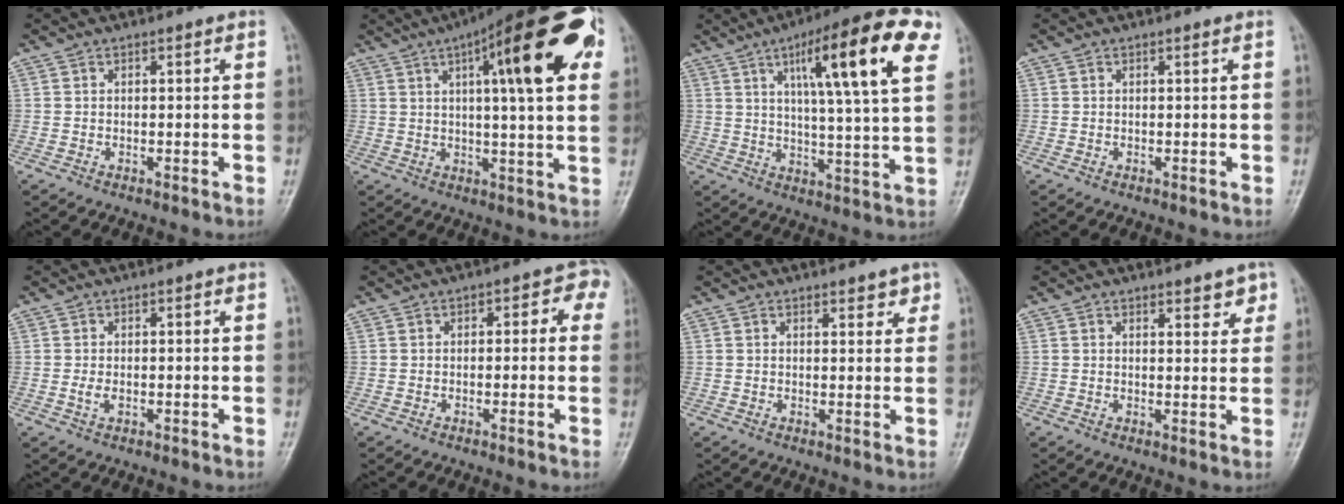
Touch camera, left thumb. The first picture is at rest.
{"total": 22.4, "force": [8.2, 5.6, 20.0], "torque": [-0.265, 0.003, 0.107]}
{"total": 19.1, "force": [8.0, 3.5, 16.9], "torque": [-0.235, -0.013, 0.113]}
{"total": 0.0}
{"total": 2.1, "force": [-0.3, 1.2, 1.7], "torque": [-0.034, 0.003, -0.007]}
{"total": 4.1, "force": [0.4, 2.7, 3.0], "torque": [0.002, 0.018, -0.010]}
{"total": 2.3, "force": [1.5, 1.2, 1.3], "torque": [-0.001, -0.007, 0.018]}
{"total": 3.4, "force": [2.3, 1.6, 1.9], "torque": [-0.003, -0.012, 0.030]}